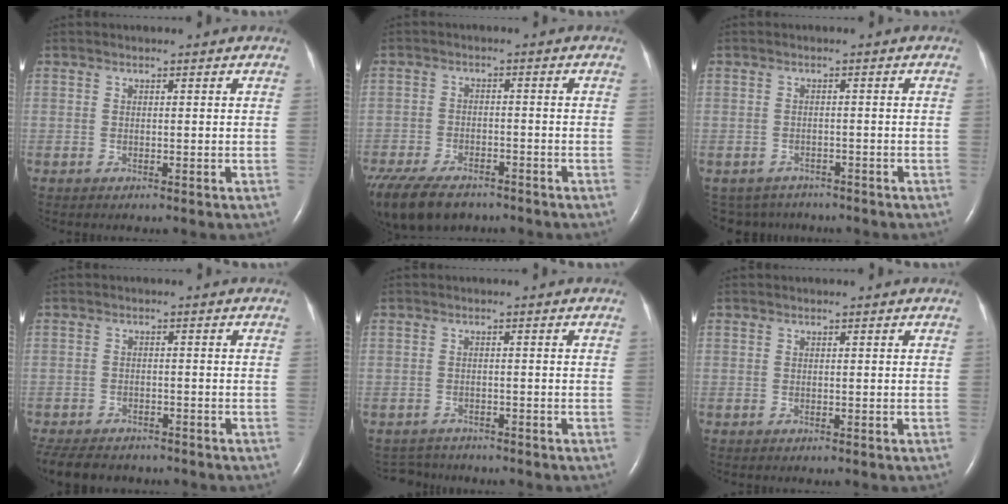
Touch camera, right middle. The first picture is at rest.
{"total": 15.4, "force": [-11.1, 7.3, 7.7], "torque": [-0.201, -0.030, -0.170]}
{"total": 5.1, "force": [-4.5, 2.4, -0.1], "torque": [0.001, 0.001, -0.062]}
{"total": 10.1, "force": [-8.5, 4.1, 3.8], "torque": [-0.080, -0.011, -0.119]}
{"total": 2.9, "force": [-2.7, 0.8, -0.6], "torque": [0.004, -0.008, -0.044]}
{"total": 0.0}